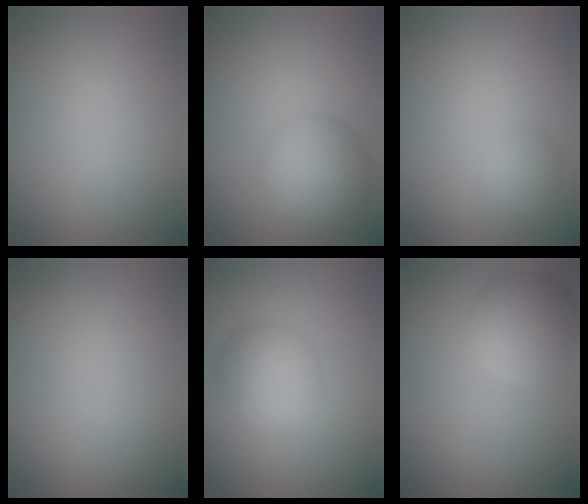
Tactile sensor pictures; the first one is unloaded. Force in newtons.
{"total": 4.8, "press": 4.8, "slide": 0.2}
{"total": 1.5, "press": 1.5, "slide": 0.1}
{"total": 0.0}
{"total": 3.8, "press": 3.8, "slide": 0.2}
{"total": 4.5, "press": 4.5, "slide": 0.1}